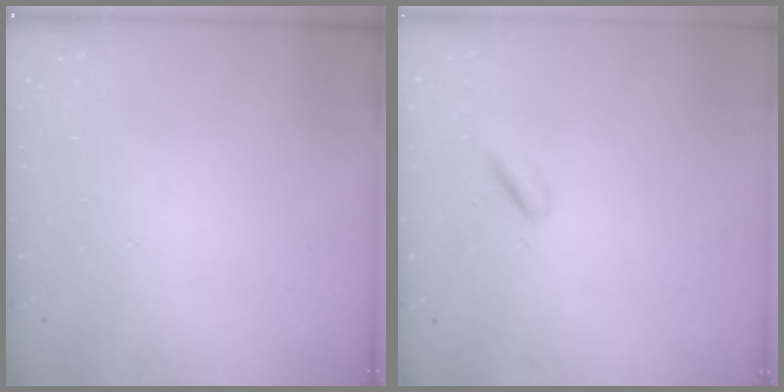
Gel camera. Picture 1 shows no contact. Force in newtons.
{"total": 2.0, "press": 2.0, "slide": 0.3}